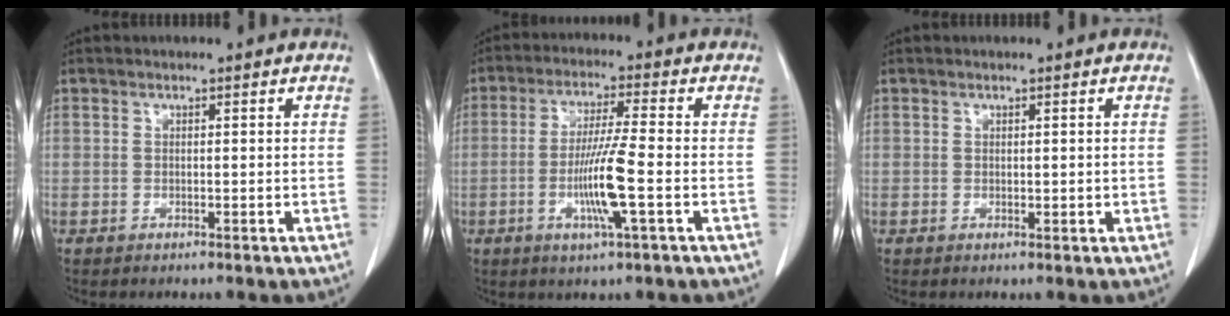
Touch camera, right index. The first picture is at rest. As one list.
[{"total": 8.7, "force": [-2.3, -0.4, 8.4], "torque": [-0.160, -0.011, -0.046]}, {"total": 0.8, "force": [0.1, 0.5, 0.6], "torque": [-0.007, -0.002, 0.005]}]